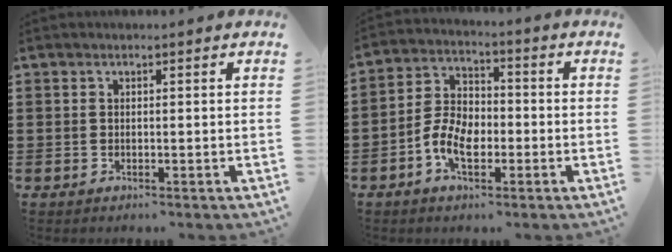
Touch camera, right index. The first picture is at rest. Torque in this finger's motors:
{"motor_torque": [1.30, 0.84, 0.42, 0.15]}